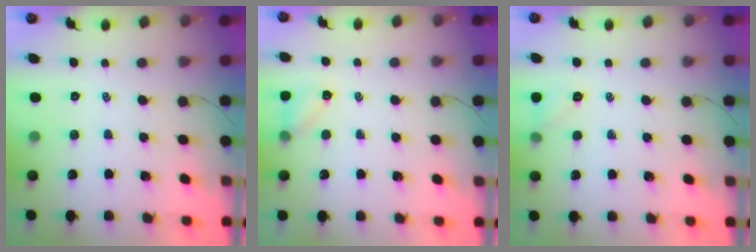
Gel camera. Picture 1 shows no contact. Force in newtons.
{"total": 6.0, "press": 5.8, "slide": 1.5}
{"total": 5.9, "press": 5.7, "slide": 1.7}